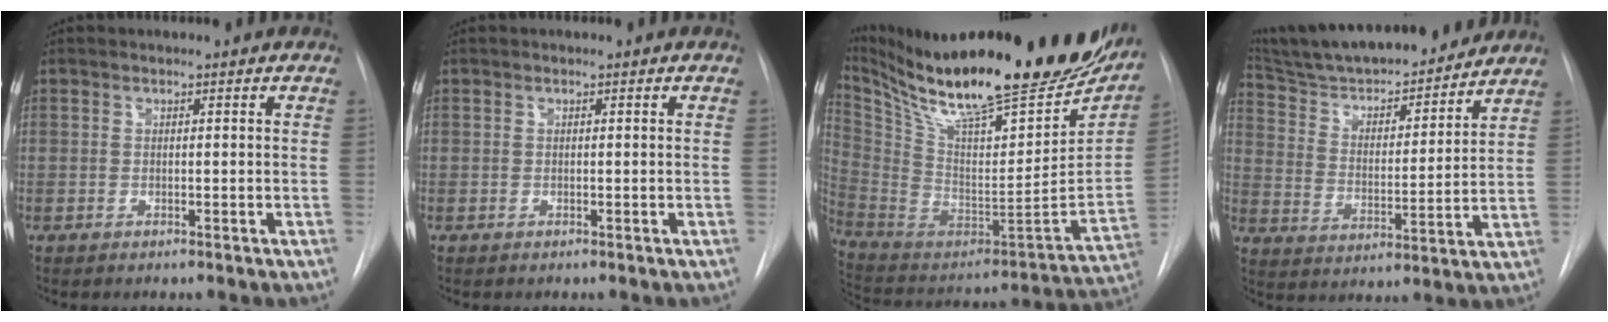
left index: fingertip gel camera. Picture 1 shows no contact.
{"total": 0.0}
{"total": 38.5, "force": [30.1, 8.2, 22.6], "torque": [-0.403, -0.059, 0.447]}
{"total": 21.0, "force": [19.0, 3.4, 8.2], "torque": [-0.137, 0.007, 0.296]}